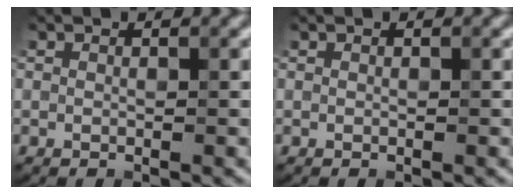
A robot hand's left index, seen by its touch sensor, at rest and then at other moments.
{"total": 0.0}